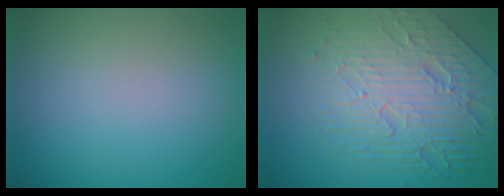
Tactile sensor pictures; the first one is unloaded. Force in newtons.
{"total": 8.4, "press": 5.7, "slide": 6.2}